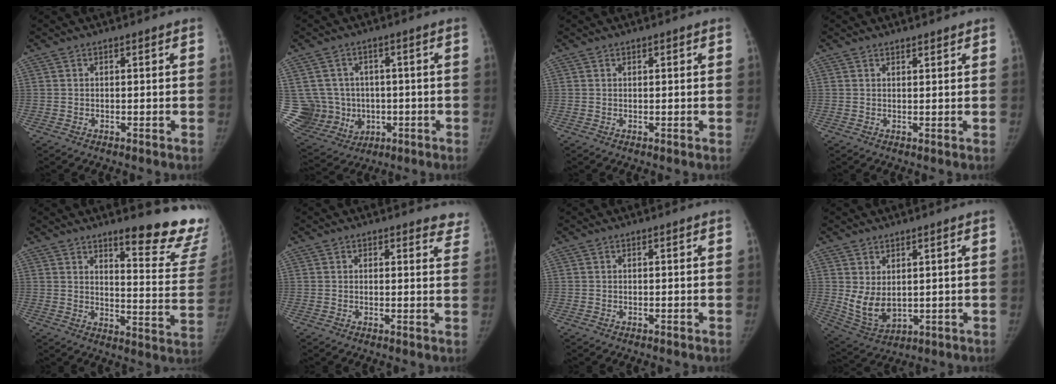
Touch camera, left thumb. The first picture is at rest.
{"total": 15.4, "force": [-0.7, 14.3, 5.6], "torque": [-0.117, 0.022, 0.017]}
{"total": 0.0}
{"total": 1.4, "force": [1.3, 0.3, 0.4], "torque": [-0.001, -0.009, 0.020]}
{"total": 18.1, "force": [14.1, 3.9, 10.6], "torque": [-0.092, -0.128, 0.173]}
{"total": 4.5, "force": [4.1, 1.8, 0.6], "torque": [0.032, -0.023, 0.026]}
{"total": 0.0}
{"total": 7.2, "force": [1.7, 4.4, 5.5], "torque": [-0.092, -0.023, 0.053]}